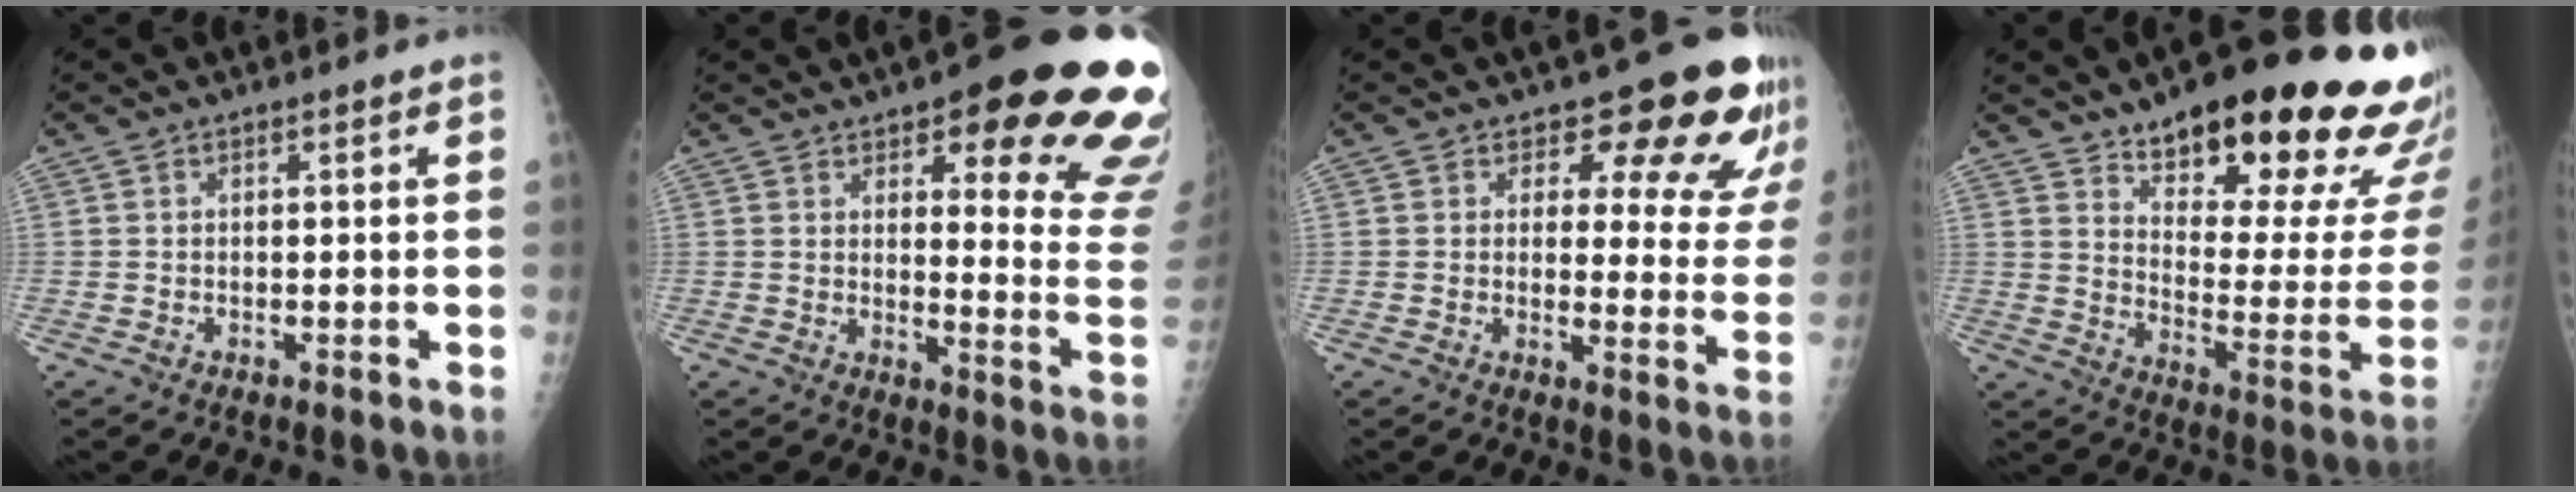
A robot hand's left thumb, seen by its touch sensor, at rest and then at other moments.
{"total": 22.3, "force": [13.7, 6.1, 16.5], "torque": [-0.162, -0.072, 0.165]}
{"total": 14.6, "force": [11.2, 6.2, 7.0], "torque": [-0.028, -0.076, 0.110]}
{"total": 29.0, "force": [20.1, 8.3, 19.2], "torque": [-0.220, -0.100, 0.280]}